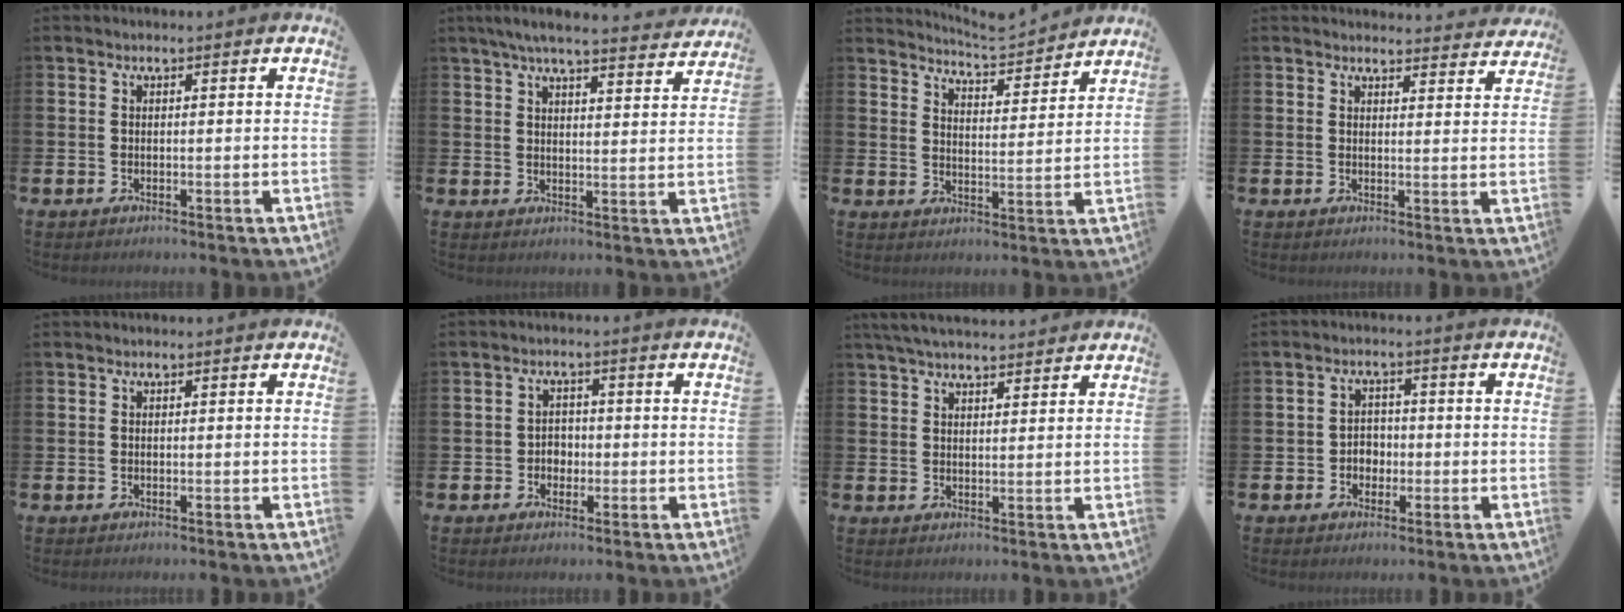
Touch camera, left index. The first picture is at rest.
{"total": 6.0, "force": [5.6, 0.5, 2.1], "torque": [-0.044, -0.028, 0.096]}
{"total": 5.6, "force": [5.6, 0.1, 0.3], "torque": [-0.023, -0.039, 0.099]}
{"total": 2.6, "force": [2.5, 0.4, -0.1], "torque": [0.009, -0.018, 0.044]}
{"total": 0.0}
{"total": 2.4, "force": [-0.7, 2.1, 0.9], "torque": [-0.009, 0.002, -0.020]}
{"total": 4.5, "force": [4.3, 0.8, 1.1], "torque": [-0.032, -0.010, 0.080]}
{"total": 2.7, "force": [-0.8, 2.3, 1.0], "torque": [-0.014, 0.003, -0.022]}